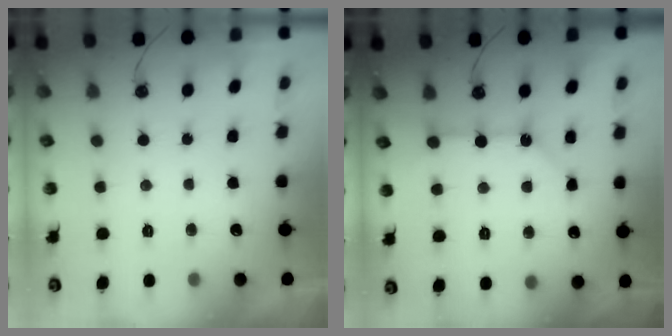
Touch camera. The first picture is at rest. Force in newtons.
{"total": 6.6, "press": 6.6, "slide": 0.8}